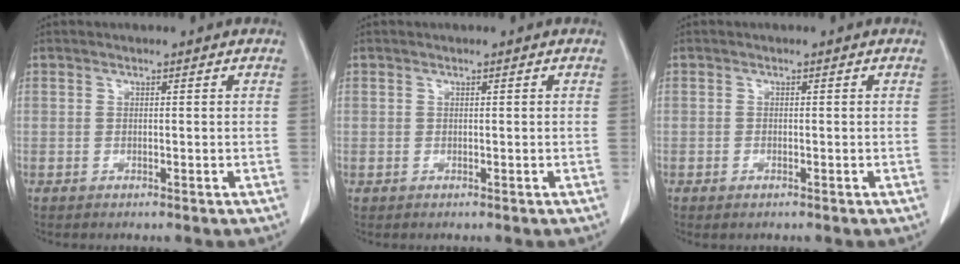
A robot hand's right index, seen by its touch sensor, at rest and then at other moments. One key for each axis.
{"total": 0.0}
{"total": 0.7, "fx": -0.5, "fy": 0.1, "fz": 0.4, "tx": -0.013, "ty": -0.003, "tz": -0.003}